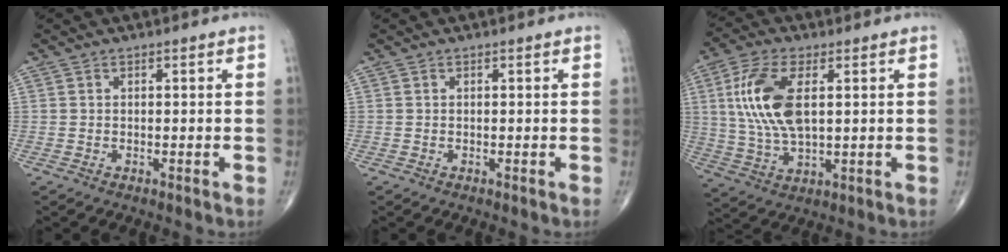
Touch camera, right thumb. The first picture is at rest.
{"total": 0.0}
{"total": 13.2, "force": [2.7, 6.2, 11.4], "torque": [-0.244, -0.004, 0.059]}